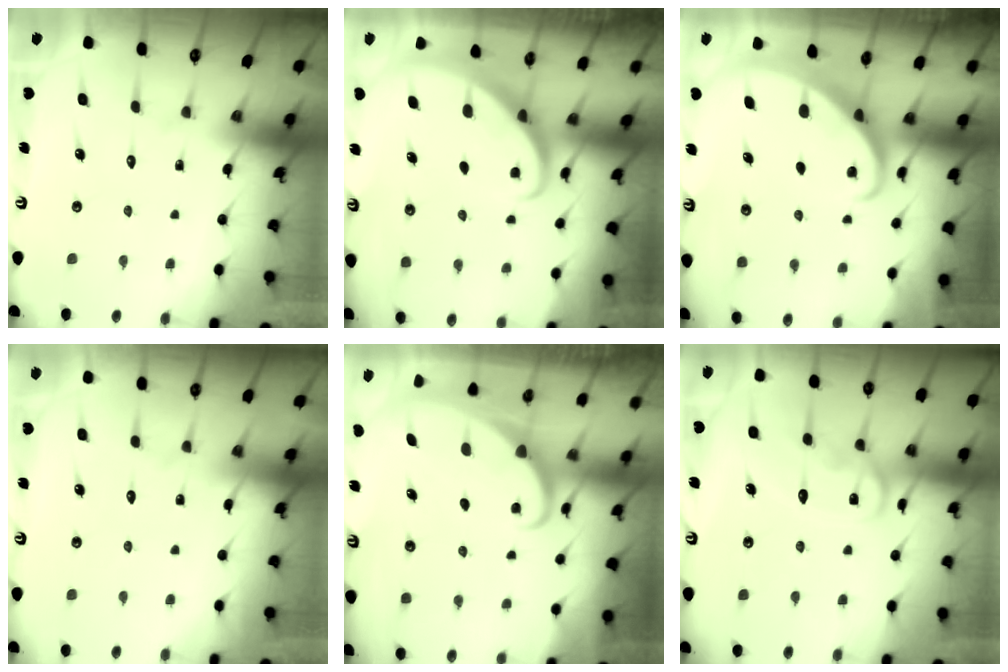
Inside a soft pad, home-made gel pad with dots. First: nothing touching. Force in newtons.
{"total": 2.7, "press": 2.7, "slide": 0.1}
{"total": 2.2, "press": 2.2, "slide": 0.3}
{"total": 2.2, "press": 2.2, "slide": 0.3}
{"total": 2.2, "press": 2.2, "slide": 0.3}
{"total": 12.1, "press": 12.0, "slide": 1.2}